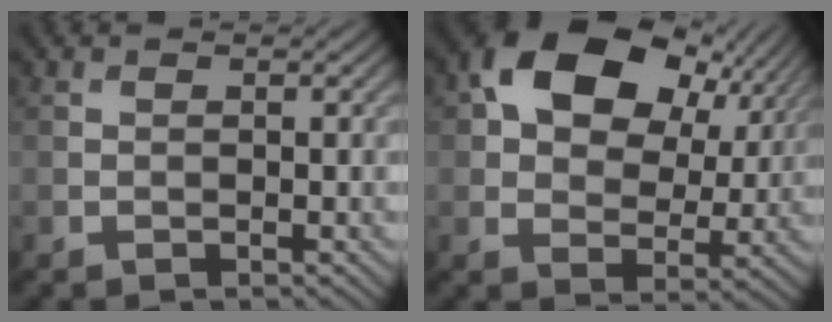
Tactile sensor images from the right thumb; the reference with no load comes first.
{"total": 15.6, "force": [6.5, 10.0, 10.1], "torque": [-0.169, 0.016, 0.101]}